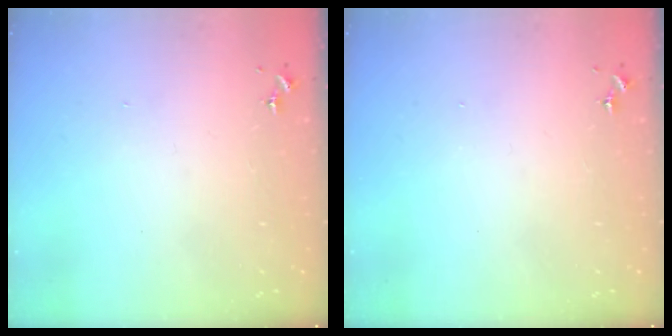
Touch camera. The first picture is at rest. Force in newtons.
{"total": 0.0}